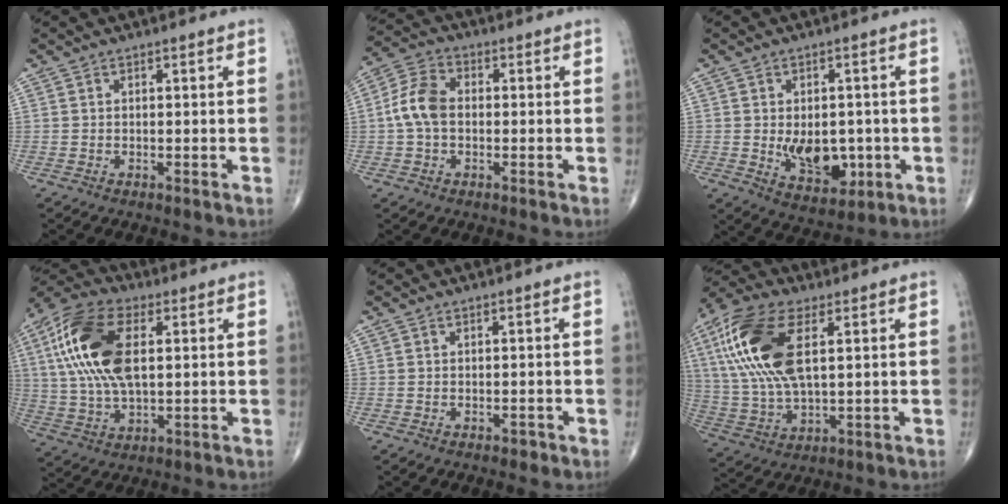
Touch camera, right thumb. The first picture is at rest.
{"total": 7.6, "force": [-0.3, 5.1, 5.7], "torque": [-0.114, 0.023, -0.015]}
{"total": 9.9, "force": [-1.2, 6.4, 7.4], "torque": [-0.073, -0.006, 0.000]}
{"total": 18.3, "force": [4.2, 9.2, 15.3], "torque": [-0.318, 0.009, 0.073]}
{"total": 0.8, "force": [-0.4, 0.4, 0.4], "torque": [-0.003, 0.000, -0.006]}
{"total": 19.3, "force": [5.5, 8.8, 16.2], "torque": [-0.352, 0.000, 0.102]}